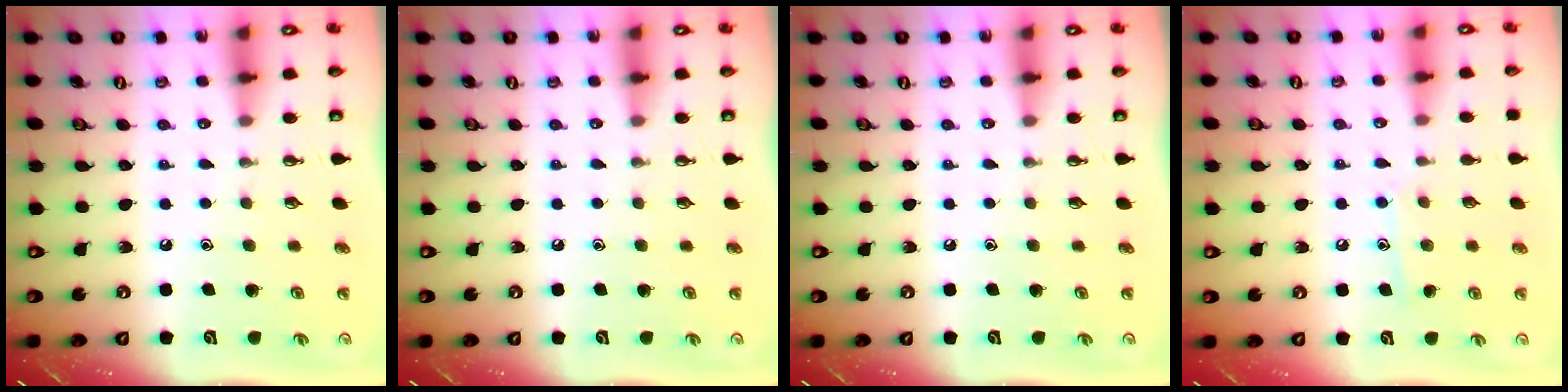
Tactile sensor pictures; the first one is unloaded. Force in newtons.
{"total": 0.0}
{"total": 0.0}
{"total": 7.3, "press": 7.3, "slide": 0.6}